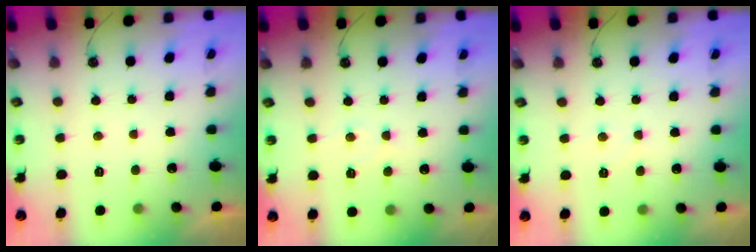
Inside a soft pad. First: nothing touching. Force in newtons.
{"total": 5.5, "press": 5.5, "slide": 0.5}
{"total": 4.8, "press": 4.8, "slide": 0.7}